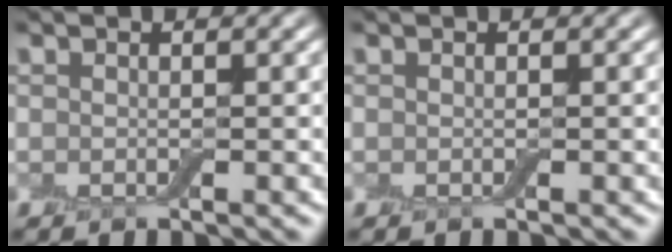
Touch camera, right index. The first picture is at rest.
{"total": 0.0}